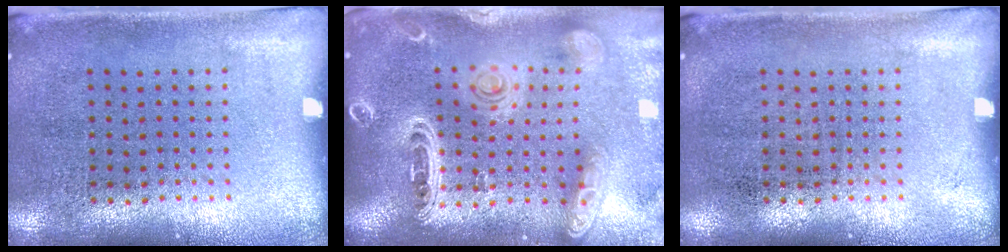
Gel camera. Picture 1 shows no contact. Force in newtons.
{"total": 2.6, "press": 2.3, "slide": 1.1}
{"total": 0.0}